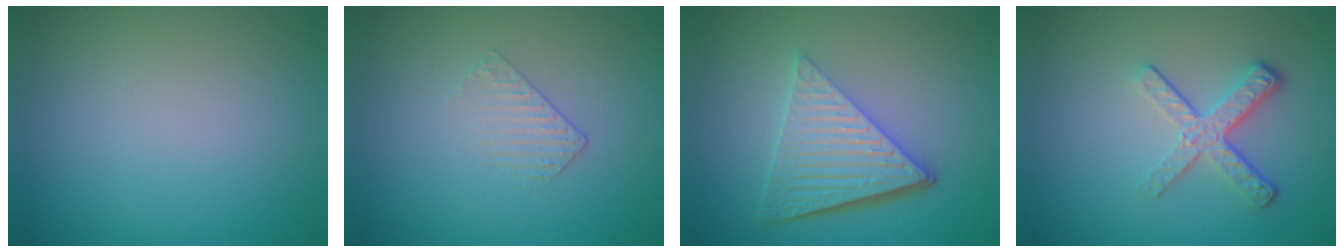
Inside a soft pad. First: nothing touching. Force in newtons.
{"total": 1.0, "press": 0.3, "slide": 1.0}
{"total": 6.6, "press": 4.3, "slide": 4.9}
{"total": 3.5, "press": 2.5, "slide": 2.5}